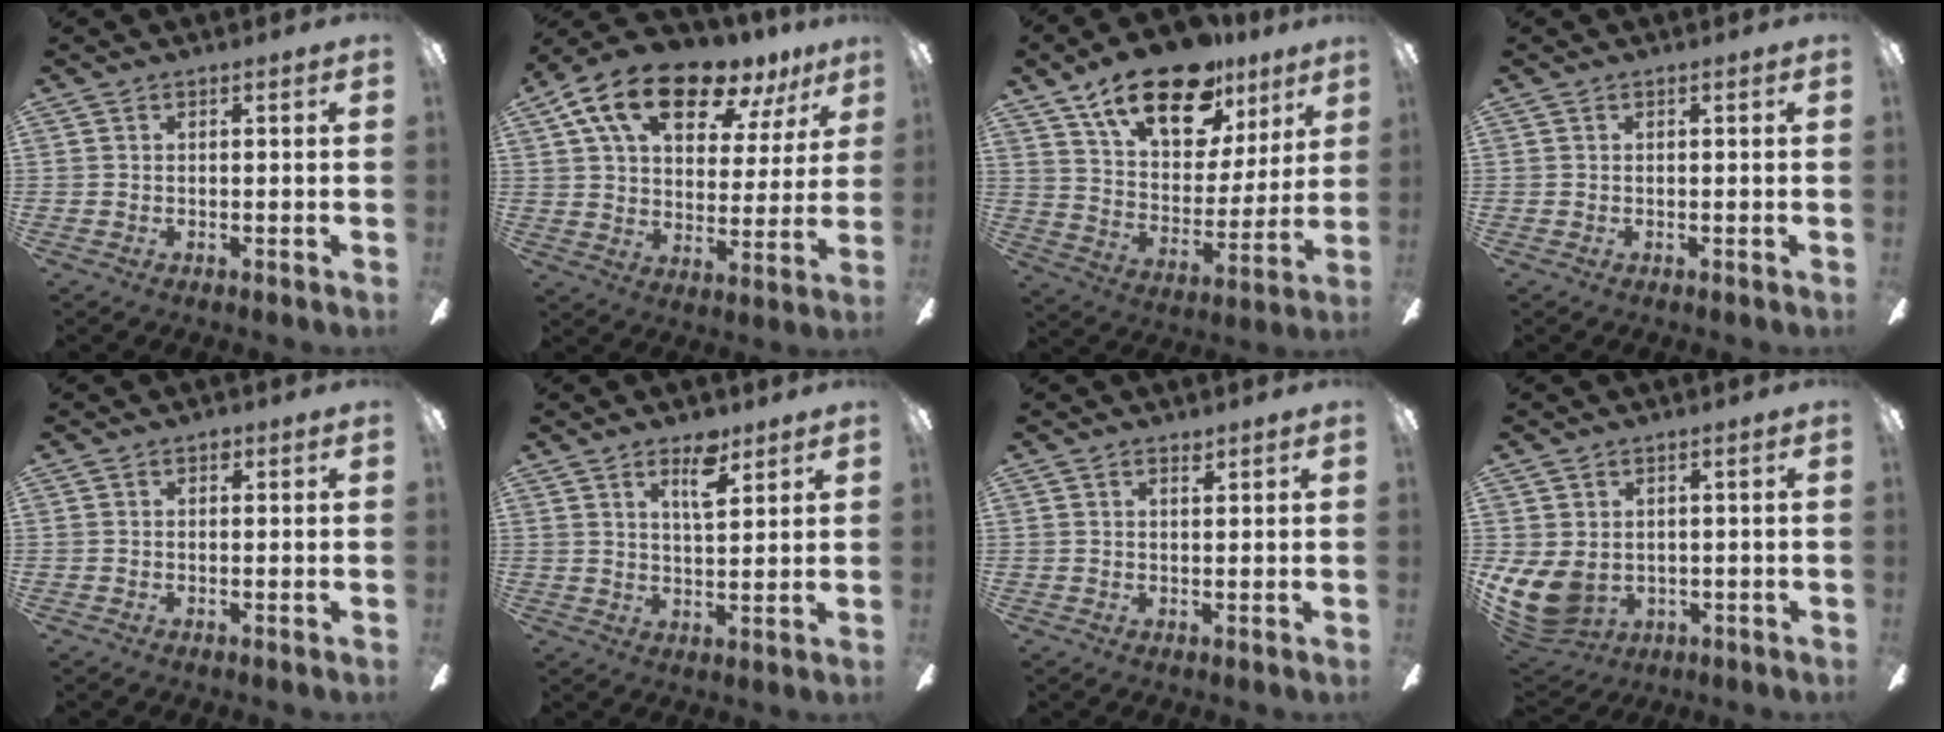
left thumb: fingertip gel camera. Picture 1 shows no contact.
{"total": 17.5, "force": [11.7, 7.7, 10.6], "torque": [-0.178, -0.064, 0.199]}
{"total": 21.6, "force": [14.5, 10.1, 12.4], "torque": [-0.200, -0.084, 0.251]}
{"total": 0.0}
{"total": 1.0, "force": [0.4, 0.8, 0.4], "torque": [0.000, -0.001, 0.005]}
{"total": 7.2, "force": [4.7, 2.7, 4.7], "torque": [-0.062, -0.021, 0.077]}
{"total": 1.5, "force": [1.2, 0.5, 0.6], "torque": [0.002, -0.008, 0.020]}
{"total": 9.3, "force": [-0.7, 7.2, 5.8], "torque": [-0.144, -0.009, -0.010]}